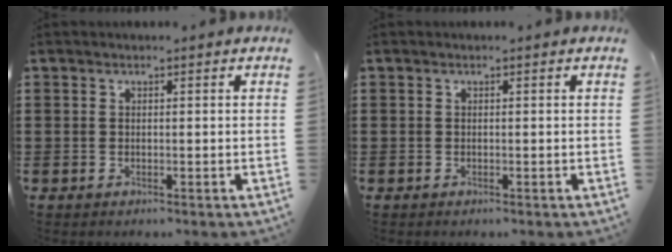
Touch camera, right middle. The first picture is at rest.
{"total": 0.0}